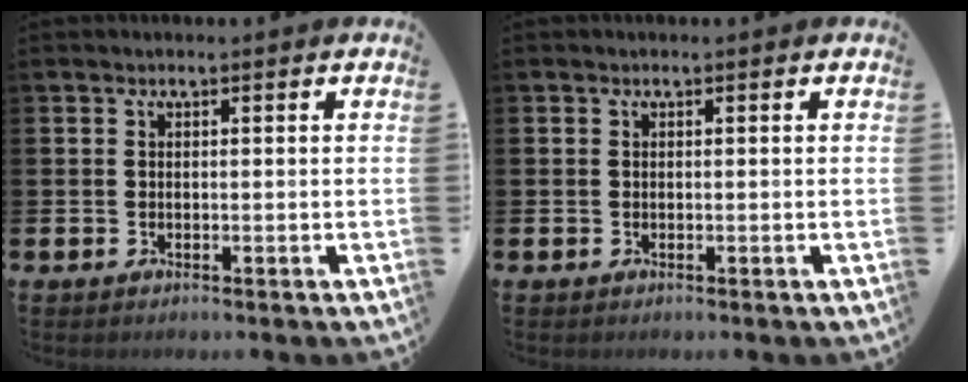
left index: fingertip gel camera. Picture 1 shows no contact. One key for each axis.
{"total": 0.0}